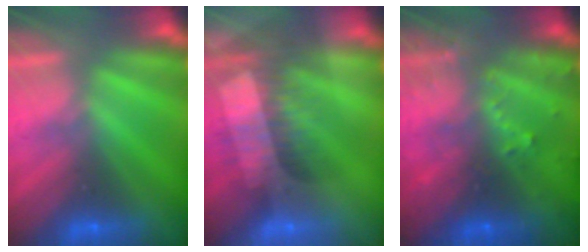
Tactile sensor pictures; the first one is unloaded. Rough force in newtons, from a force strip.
{"total": 3.2}
{"total": 6.3}